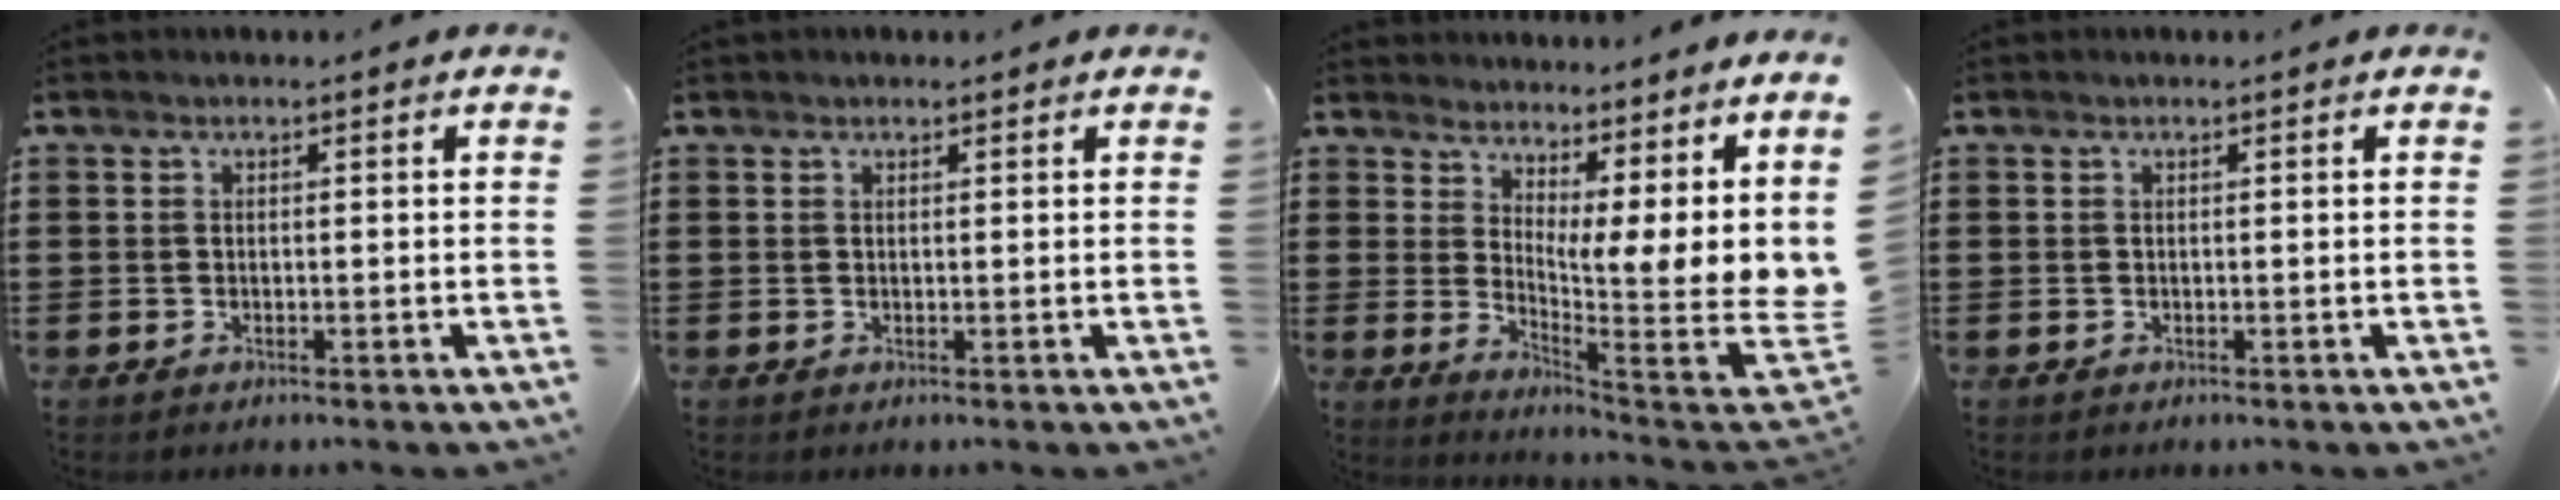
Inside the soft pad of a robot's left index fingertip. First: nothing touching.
{"total": 0.7, "force": [0.7, 0.2, -0.1], "torque": [-0.001, 0.001, 0.013]}
{"total": 6.1, "force": [3.1, 1.1, 5.1], "torque": [-0.084, -0.063, 0.048]}
{"total": 0.0}